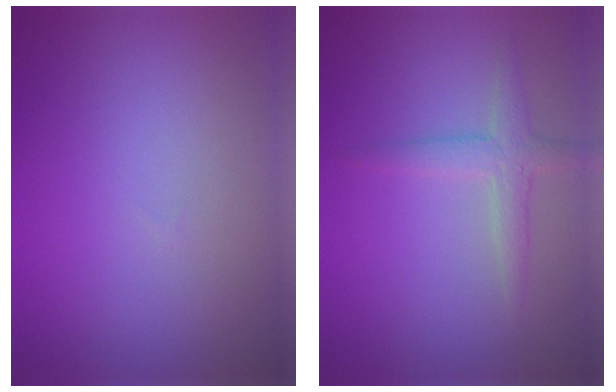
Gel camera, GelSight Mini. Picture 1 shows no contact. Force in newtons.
{"total": 2.1, "press": 2.1, "slide": 0.1}